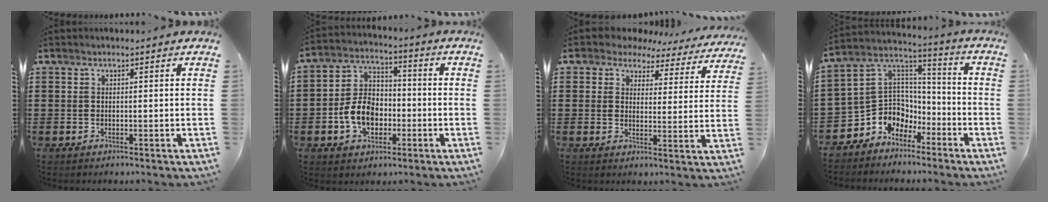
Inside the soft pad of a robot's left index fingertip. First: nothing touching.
{"total": 8.4, "force": [-2.7, 6.0, 5.2], "torque": [-0.128, 0.011, -0.057]}
{"total": 3.8, "force": [3.4, 1.7, 0.5], "torque": [-0.034, -0.018, 0.056]}
{"total": 7.4, "force": [-3.9, 6.3, 0.1], "torque": [-0.034, -0.008, -0.073]}